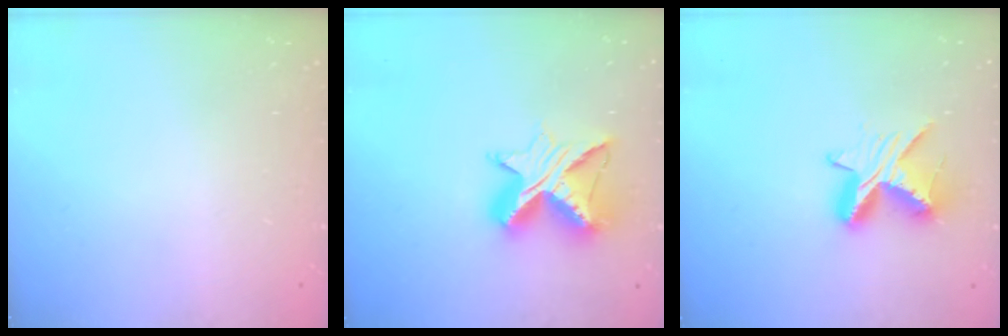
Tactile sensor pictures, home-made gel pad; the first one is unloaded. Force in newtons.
{"total": 11.8, "press": 11.8, "slide": 0.9}
{"total": 9.7, "press": 9.7, "slide": 0.6}